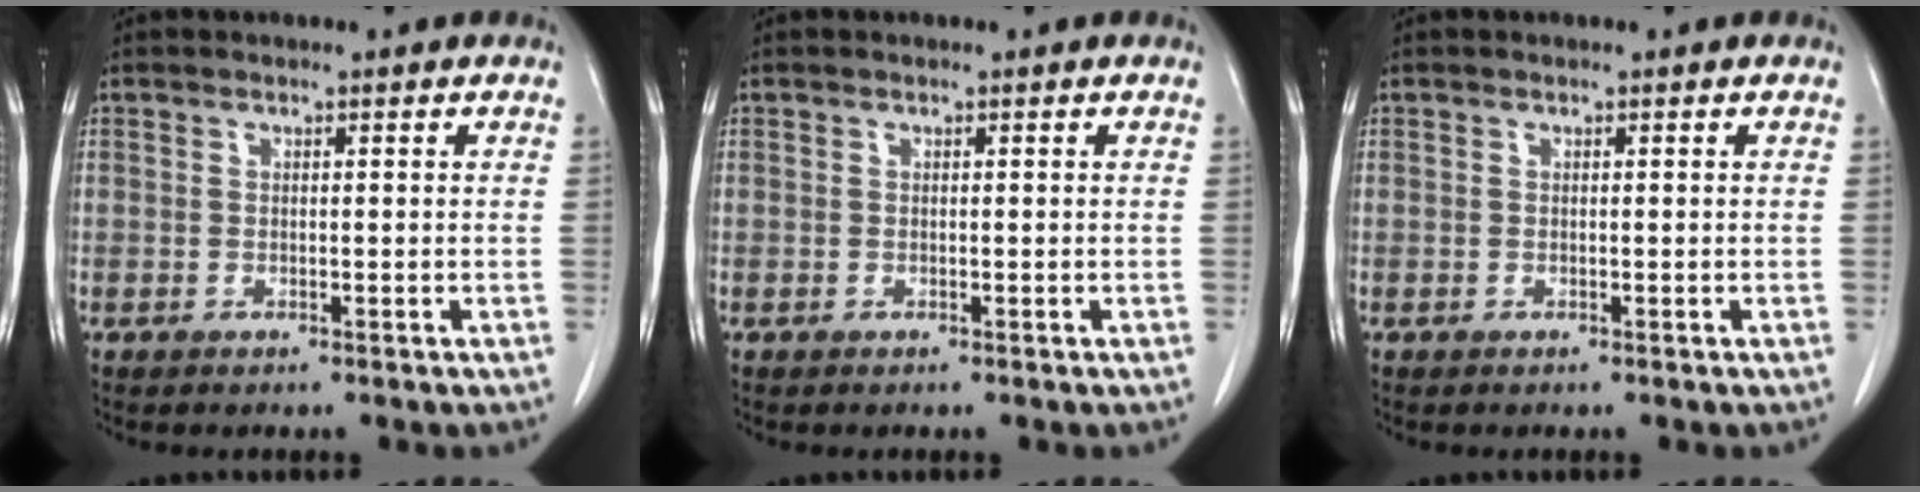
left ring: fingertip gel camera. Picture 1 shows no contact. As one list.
[{"total": 0.0}, {"total": 0.0}]